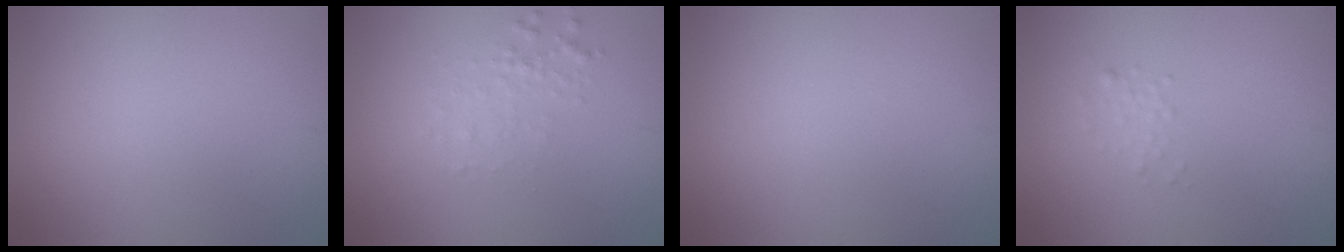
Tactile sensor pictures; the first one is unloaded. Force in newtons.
{"total": 1.4, "press": 1.4, "slide": 0.0}
{"total": 0.0}
{"total": 0.8, "press": 0.8, "slide": 0.0}